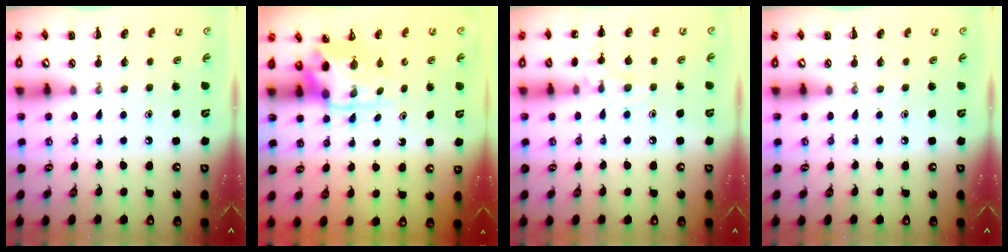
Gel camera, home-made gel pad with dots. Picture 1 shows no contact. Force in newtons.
{"total": 3.8, "press": 3.7, "slide": 0.7}
{"total": 8.9, "press": 8.7, "slide": 2.0}
{"total": 0.0}